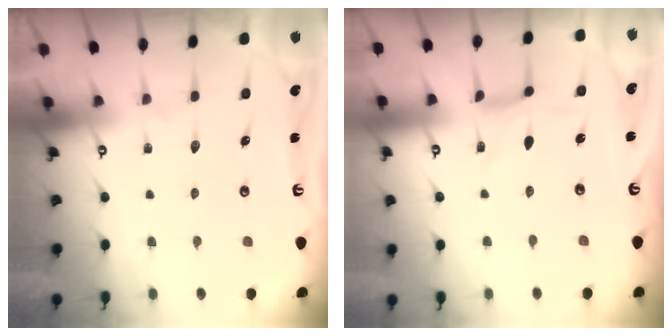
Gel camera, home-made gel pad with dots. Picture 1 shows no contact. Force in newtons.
{"total": 0.9, "press": 0.9, "slide": 0.3}